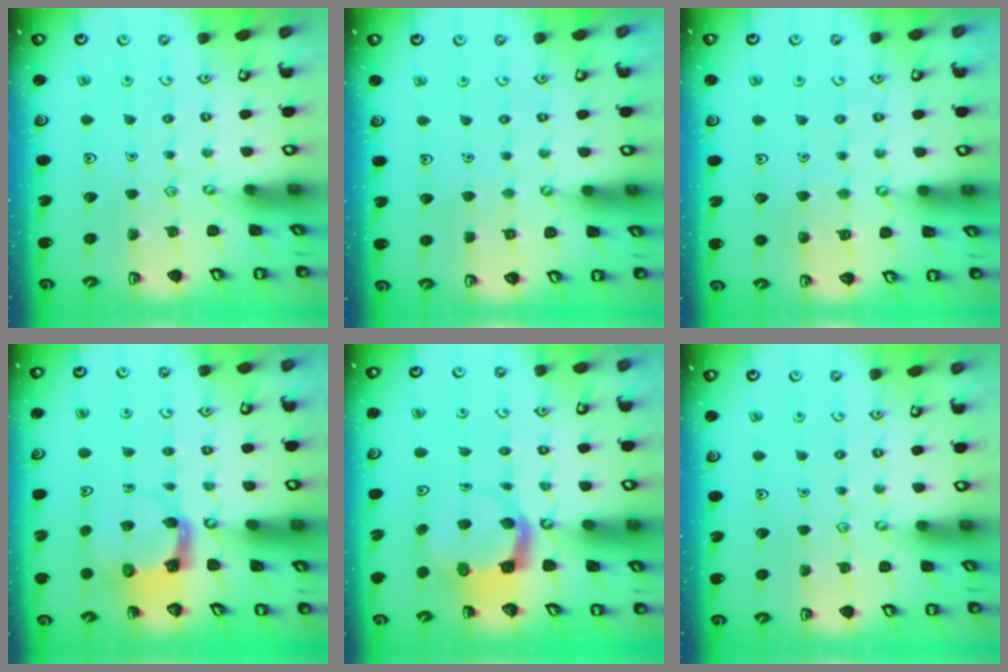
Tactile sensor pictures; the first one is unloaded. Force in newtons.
{"total": 1.7, "press": 1.7, "slide": 0.1}
{"total": 4.7, "press": 4.7, "slide": 0.4}
{"total": 4.0, "press": 4.0, "slide": 0.6}
{"total": 4.0, "press": 3.9, "slide": 0.3}
{"total": 0.0}